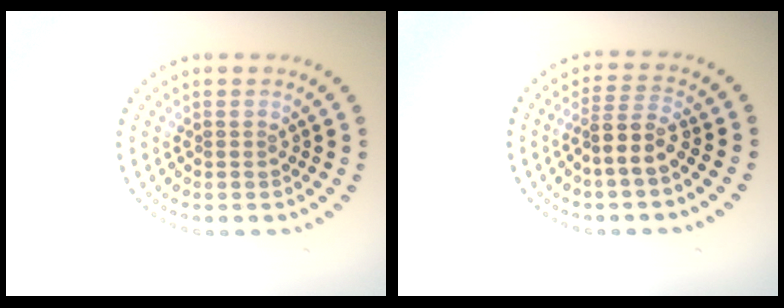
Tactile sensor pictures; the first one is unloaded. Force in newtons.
{"total": 2.8, "press": 2.3, "slide": 1.5}